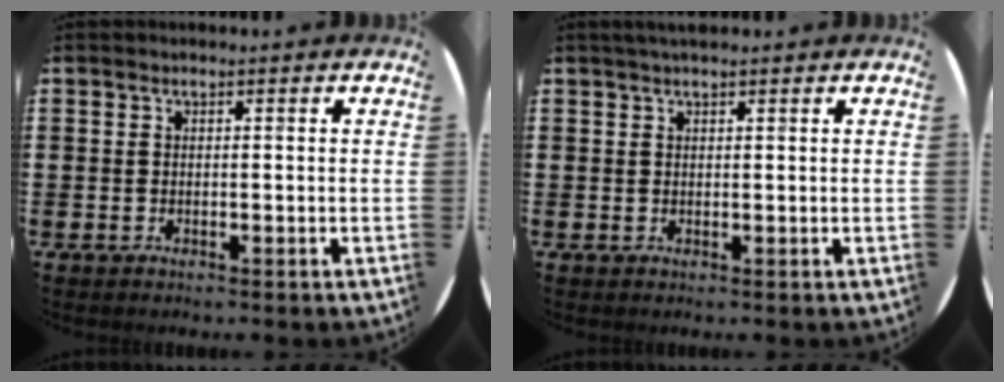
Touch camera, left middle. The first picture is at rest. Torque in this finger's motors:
{"motor_torque": [0.59, -0.38, 0.05, 0.00]}